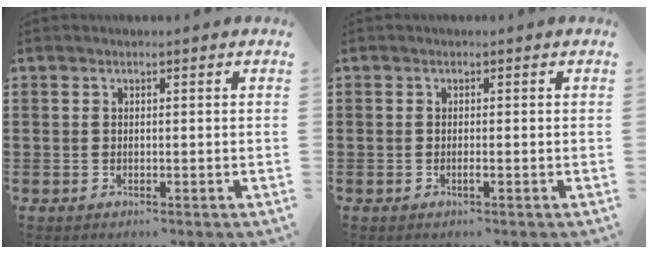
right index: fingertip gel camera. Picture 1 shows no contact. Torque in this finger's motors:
{"motor_torque": [0.50, 0.48, 0.08, 0.01]}